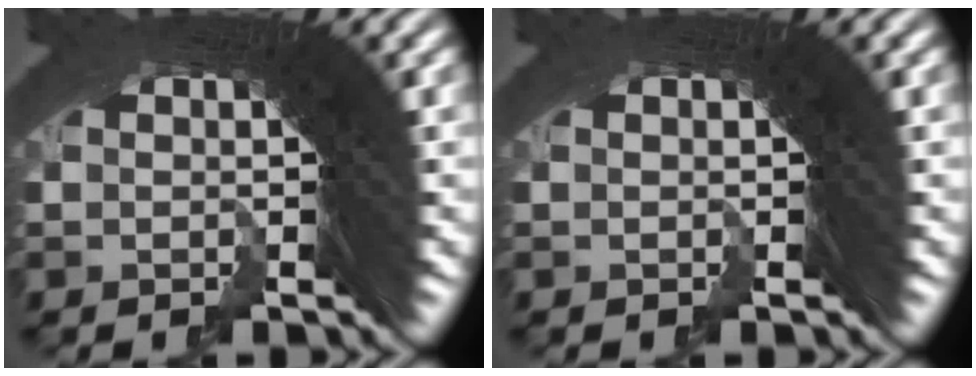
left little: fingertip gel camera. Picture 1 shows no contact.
{"total": 0.0}